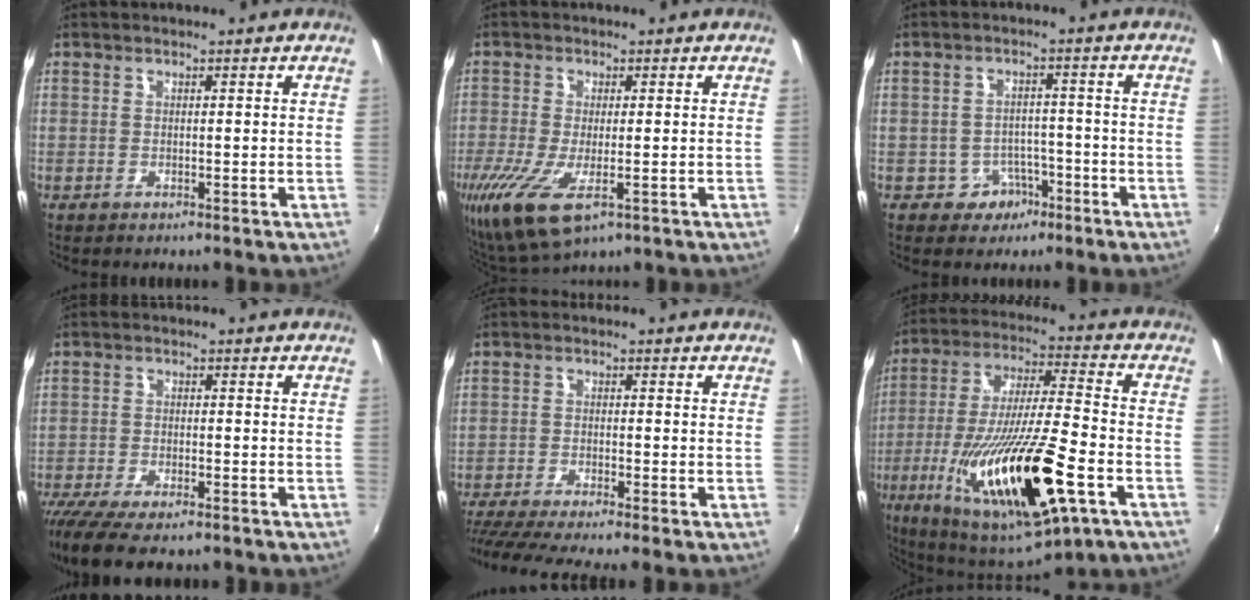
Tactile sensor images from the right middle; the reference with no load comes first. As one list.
[{"total": 10.3, "force": [-4.1, 3.5, 8.8], "torque": [-0.185, -0.043, -0.068]}, {"total": 4.1, "force": [-2.4, 3.2, 0.9], "torque": [-0.024, 0.012, -0.028]}, {"total": 10.8, "force": [-8.6, 2.6, 6.1], "torque": [-0.145, -0.046, -0.151]}, {"total": 10.0, "force": [-8.5, -0.8, 5.2], "torque": [-0.119, -0.038, -0.146]}, {"total": 26.4, "force": [-10.1, 5.5, 23.8], "torque": [-0.448, -0.060, -0.168]}]